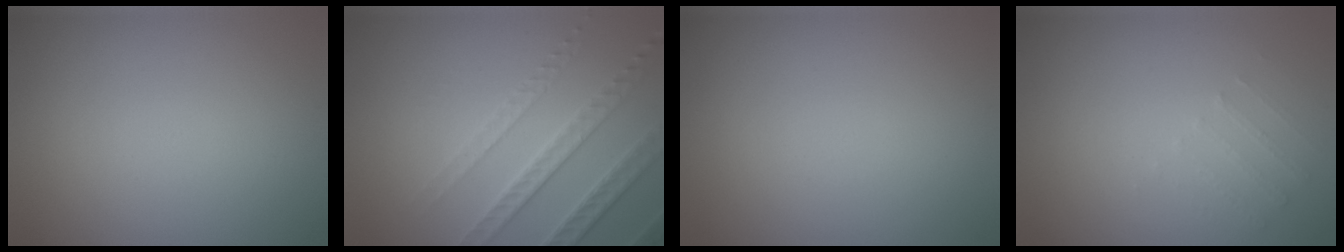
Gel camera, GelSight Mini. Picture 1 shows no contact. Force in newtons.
{"total": 4.4, "press": 3.3, "slide": 2.9}
{"total": 0.0}
{"total": 0.6, "press": 0.5, "slide": 0.4}